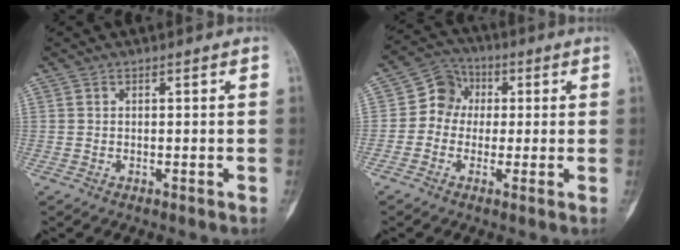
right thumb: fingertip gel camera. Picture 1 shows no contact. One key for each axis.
{"total": 7.0, "fx": 0.3, "fy": 6.2, "fz": 3.3, "tx": -0.023, "ty": 0.017, "tz": -0.013}